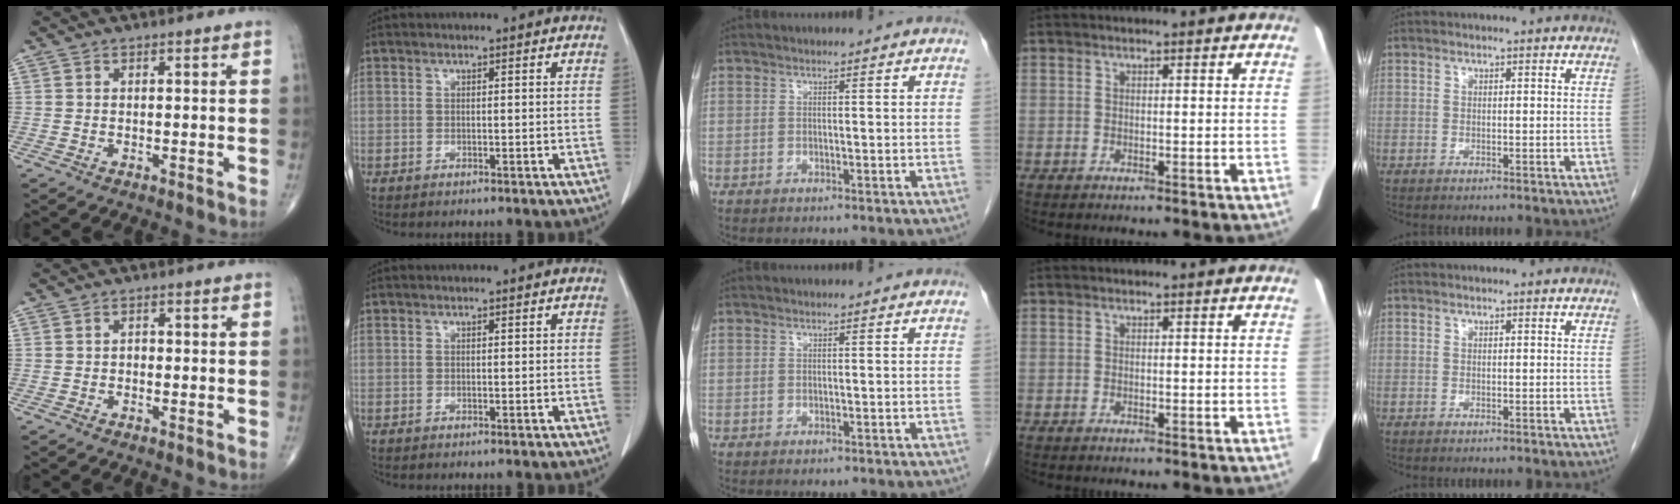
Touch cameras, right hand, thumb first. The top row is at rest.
{"thumb": {"total": 0.8, "force": [-0.3, 0.6, 0.4], "torque": [0.001, 0.003, -0.010]}, "middle": {"total": 0.6, "force": [-0.3, 0.3, 0.4], "torque": [-0.004, 0.000, -0.001]}}